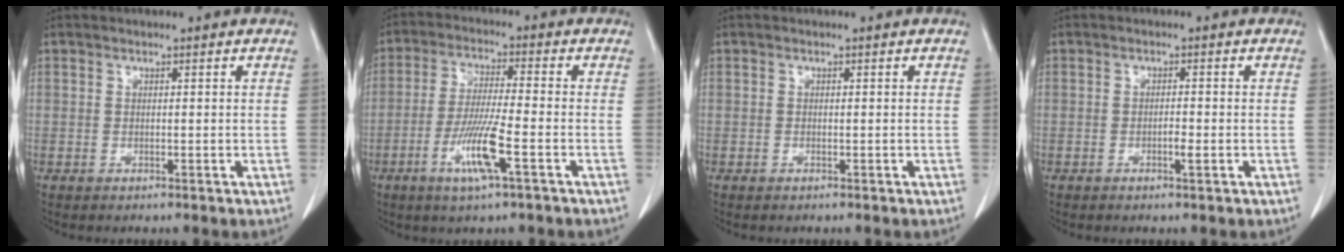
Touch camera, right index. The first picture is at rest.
{"total": 8.7, "force": [-3.7, 0.0, 7.8], "torque": [-0.157, -0.012, -0.072]}
{"total": 0.0}
{"total": 1.6, "force": [-0.6, 0.2, 1.4], "torque": [-0.025, 0.000, -0.009]}